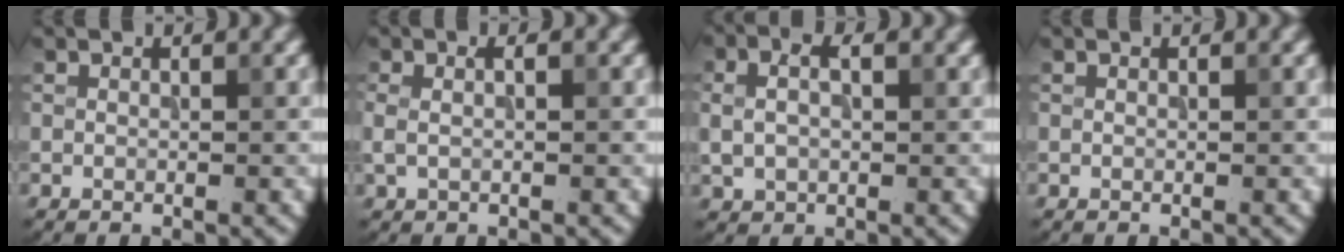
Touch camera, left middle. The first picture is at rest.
{"total": 1.6, "force": [0.2, 0.6, 1.4], "torque": [-0.032, 0.002, 0.002]}
{"total": 3.6, "force": [0.8, 2.3, 2.6], "torque": [-0.055, 0.008, 0.016]}
{"total": 0.0}